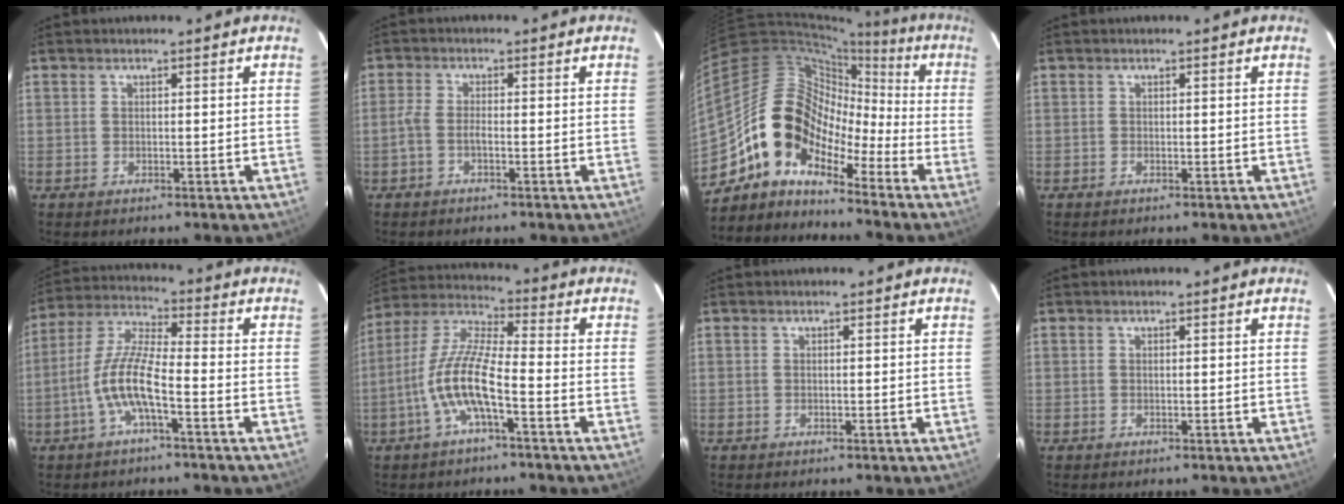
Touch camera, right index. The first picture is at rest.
{"total": 2.2, "force": [-1.2, 0.5, 1.8], "torque": [-0.046, 0.004, -0.028]}
{"total": 11.3, "force": [-7.3, 7.2, 4.9], "torque": [-0.080, 0.035, -0.162]}
{"total": 0.0}
{"total": 9.3, "force": [-3.7, 1.6, 8.4], "torque": [-0.187, 0.006, -0.073]}
{"total": 10.9, "force": [-4.2, 2.1, 9.8], "torque": [-0.212, 0.004, -0.086]}
{"total": 0.0}
{"total": 0.0}